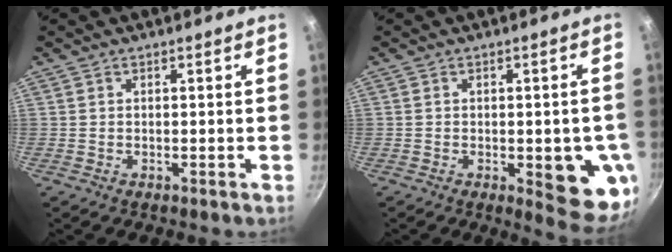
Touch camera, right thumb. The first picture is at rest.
{"total": 10.9, "force": [-2.4, 4.1, 9.9], "torque": [-0.084, -0.005, -0.026]}